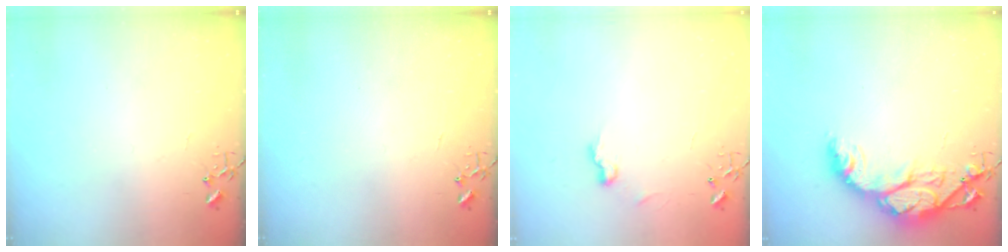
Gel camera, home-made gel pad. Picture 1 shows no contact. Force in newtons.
{"total": 0.0}
{"total": 6.7, "press": 6.7, "slide": 0.4}
{"total": 15.3, "press": 15.3, "slide": 1.1}